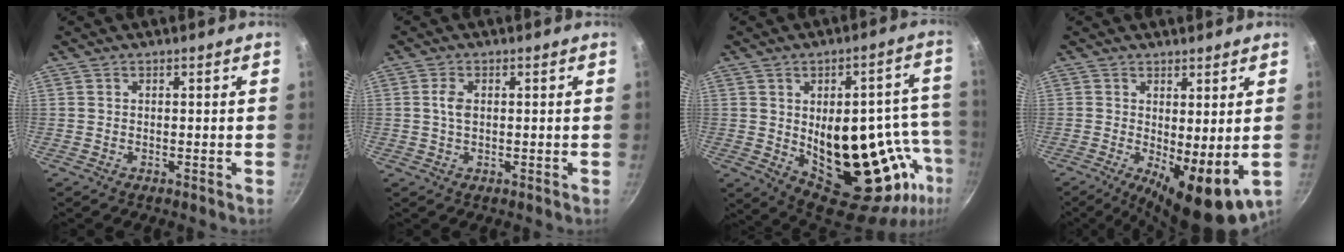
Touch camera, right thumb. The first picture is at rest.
{"total": 2.8, "force": [0.3, 1.6, 2.2], "torque": [-0.043, 0.004, 0.005]}
{"total": 24.9, "force": [-4.1, 13.1, 20.8], "torque": [-0.214, 0.002, -0.030]}
{"total": 10.6, "force": [-0.9, 3.9, 9.8], "torque": [-0.131, -0.011, -0.001]}